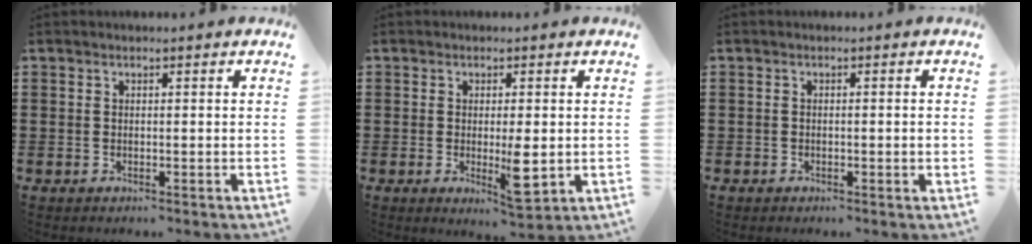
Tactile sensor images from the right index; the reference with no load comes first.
{"total": 5.3, "force": [-0.7, 1.3, 5.1], "torque": [-0.085, -0.010, -0.013]}
{"total": 1.1, "force": [-0.3, 0.2, 1.0], "torque": [-0.016, -0.003, -0.005]}